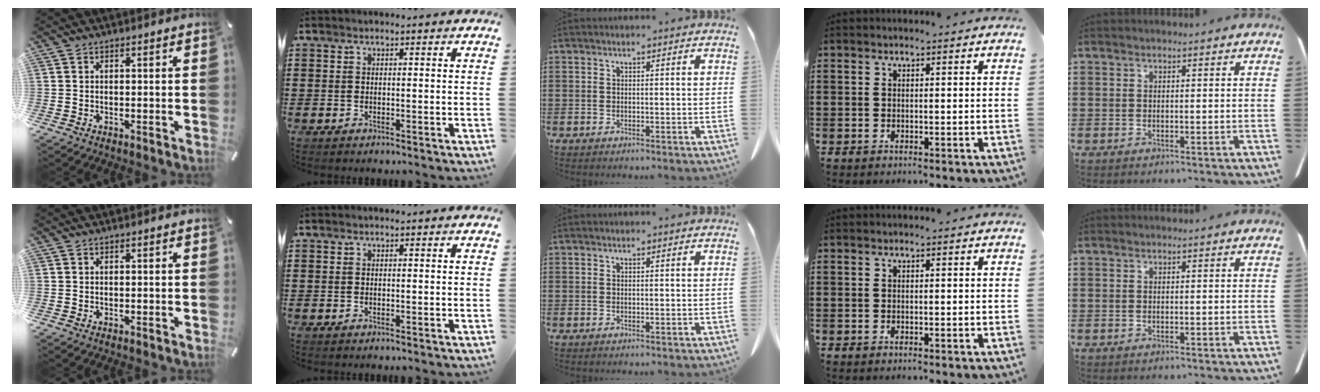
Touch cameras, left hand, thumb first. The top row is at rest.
{}